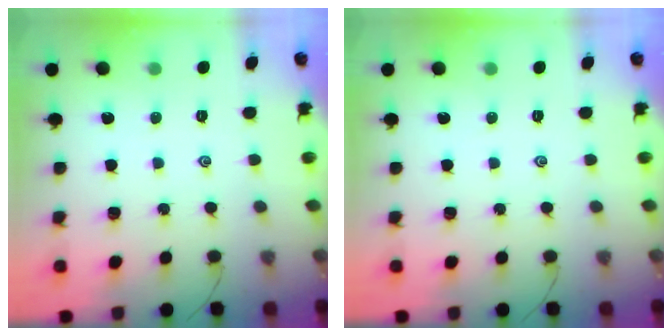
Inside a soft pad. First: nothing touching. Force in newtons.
{"total": 0.0}